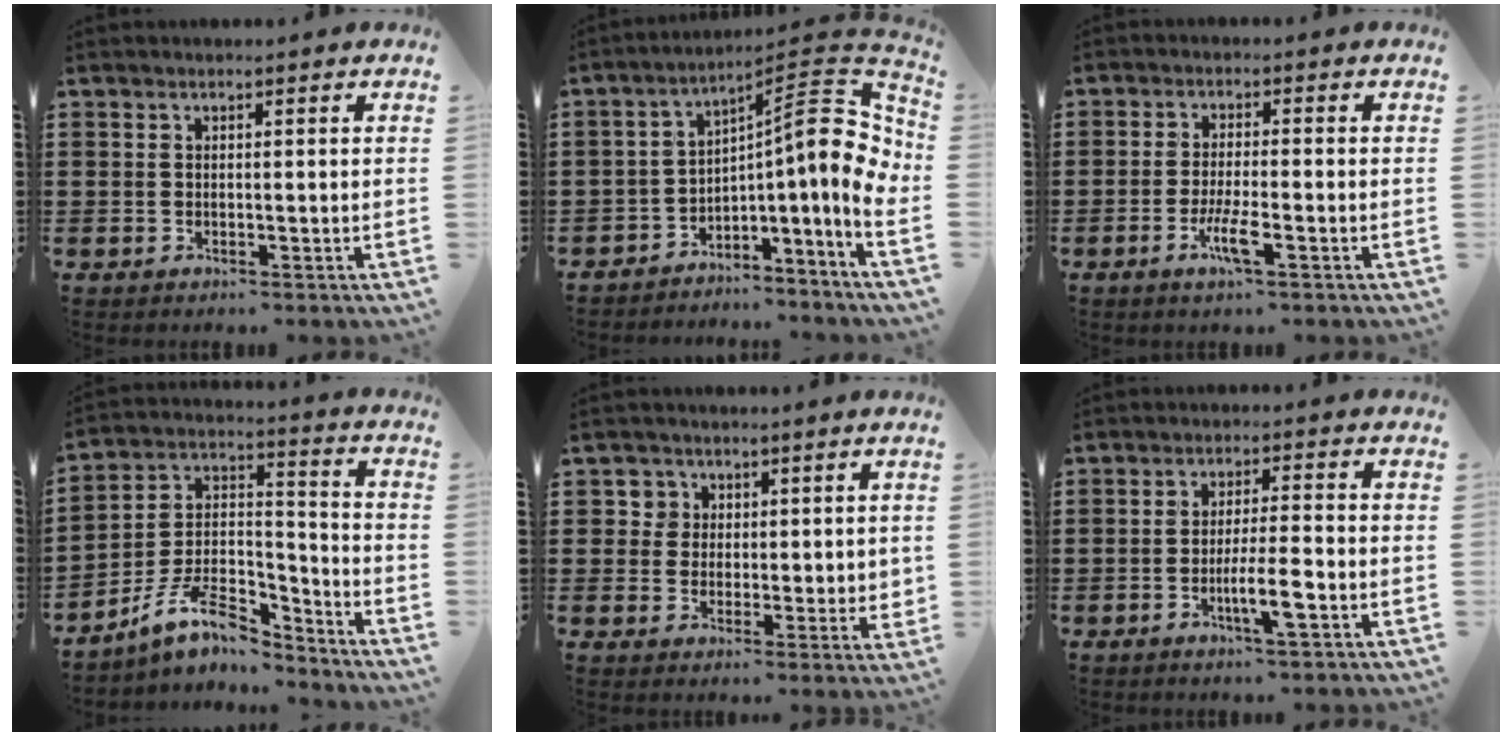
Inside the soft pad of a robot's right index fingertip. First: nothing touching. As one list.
[{"total": 11.3, "force": [-1.1, 2.7, 10.9], "torque": [-0.153, -0.025, -0.037]}, {"total": 4.6, "force": [-2.2, 0.6, 4.0], "torque": [-0.087, -0.012, -0.043]}, {"total": 9.9, "force": [-7.5, 3.8, 5.1], "torque": [-0.114, 0.011, -0.151]}, {"total": 4.5, "force": [1.9, 4.1, 0.7], "torque": [-0.024, 0.012, 0.033]}, {"total": 5.9, "force": [-2.2, 0.4, 5.4], "torque": [-0.102, -0.013, -0.041]}]